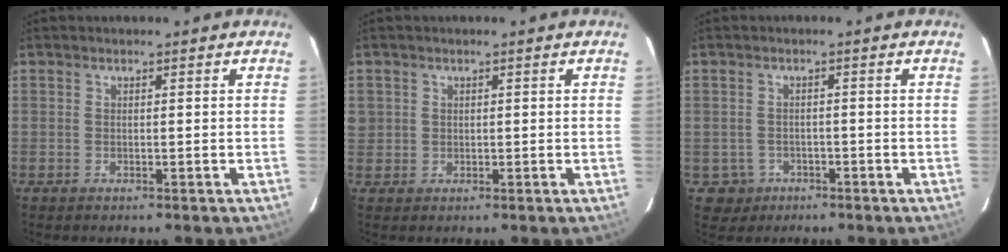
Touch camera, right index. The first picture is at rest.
{"total": 2.2, "force": [0.6, 2.1, 0.4], "torque": [-0.001, 0.007, 0.012]}
{"total": 3.4, "force": [-1.3, 3.2, -0.2], "torque": [0.005, 0.011, -0.014]}